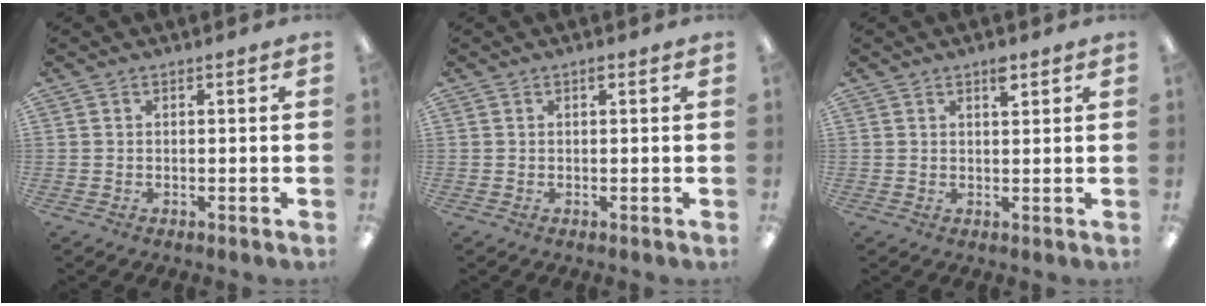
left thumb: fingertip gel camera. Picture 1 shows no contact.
{"total": 1.0, "force": [0.6, 0.3, 0.7], "torque": [-0.009, 0.000, 0.007]}
{"total": 3.1, "force": [2.1, 1.2, 2.0], "torque": [-0.020, -0.008, 0.031]}